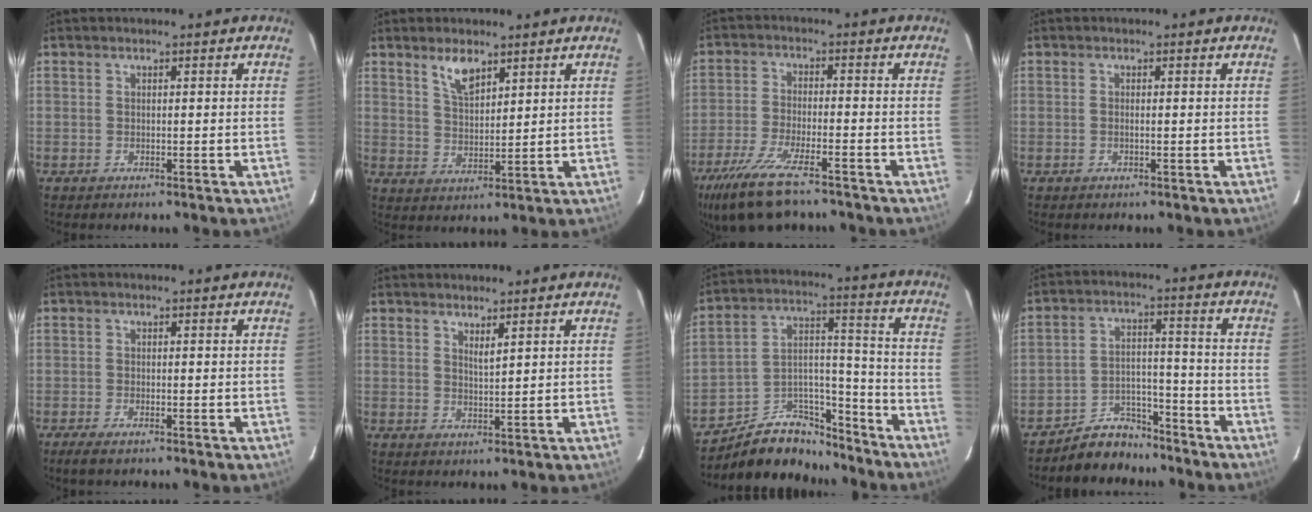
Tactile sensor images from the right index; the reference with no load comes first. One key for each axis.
{"total": 5.6, "fx": 3.8, "fy": 2.2, "fz": 3.4, "tx": -0.060, "ty": 0.002, "tz": 0.075}
{"total": 13.9, "fx": -10.2, "fy": 3.7, "fz": 8.7, "tx": -0.202, "ty": -0.043, "tz": -0.186}
{"total": 0.5, "fx": -0.1, "fy": 0.1, "fz": 0.5, "tx": -0.010, "ty": 0.001, "tz": -0.004}
{"total": 2.6, "fx": -2.0, "fy": 0.5, "fz": 1.6, "tx": -0.040, "ty": -0.006, "tz": -0.038}
{"total": 2.0, "fx": 1.4, "fy": 0.2, "fz": 1.3, "tx": -0.022, "ty": -0.002, "tz": 0.024}
{"total": 15.2, "fx": -12.4, "fy": 7.2, "fz": 5.2, "tx": -0.091, "ty": 0.060, "tz": -0.188}
{"total": 8.8, "fx": -7.8, "fy": 3.9, "fz": 0.7, "tx": -0.028, "ty": 0.032, "tz": -0.123}